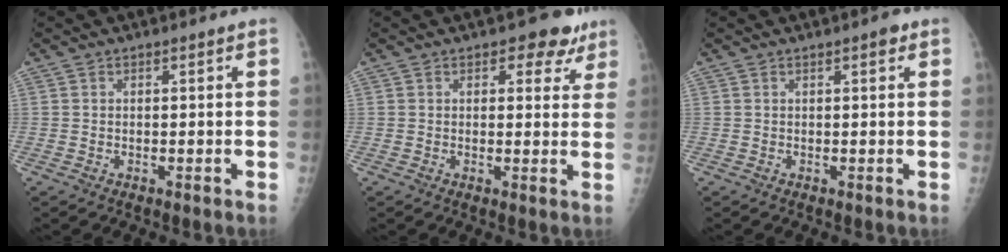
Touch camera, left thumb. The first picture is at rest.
{"total": 5.3, "force": [3.1, 3.3, 2.6], "torque": [0.012, -0.009, 0.031]}
{"total": 1.3, "force": [0.6, 0.4, 1.1], "torque": [-0.013, 0.001, 0.005]}